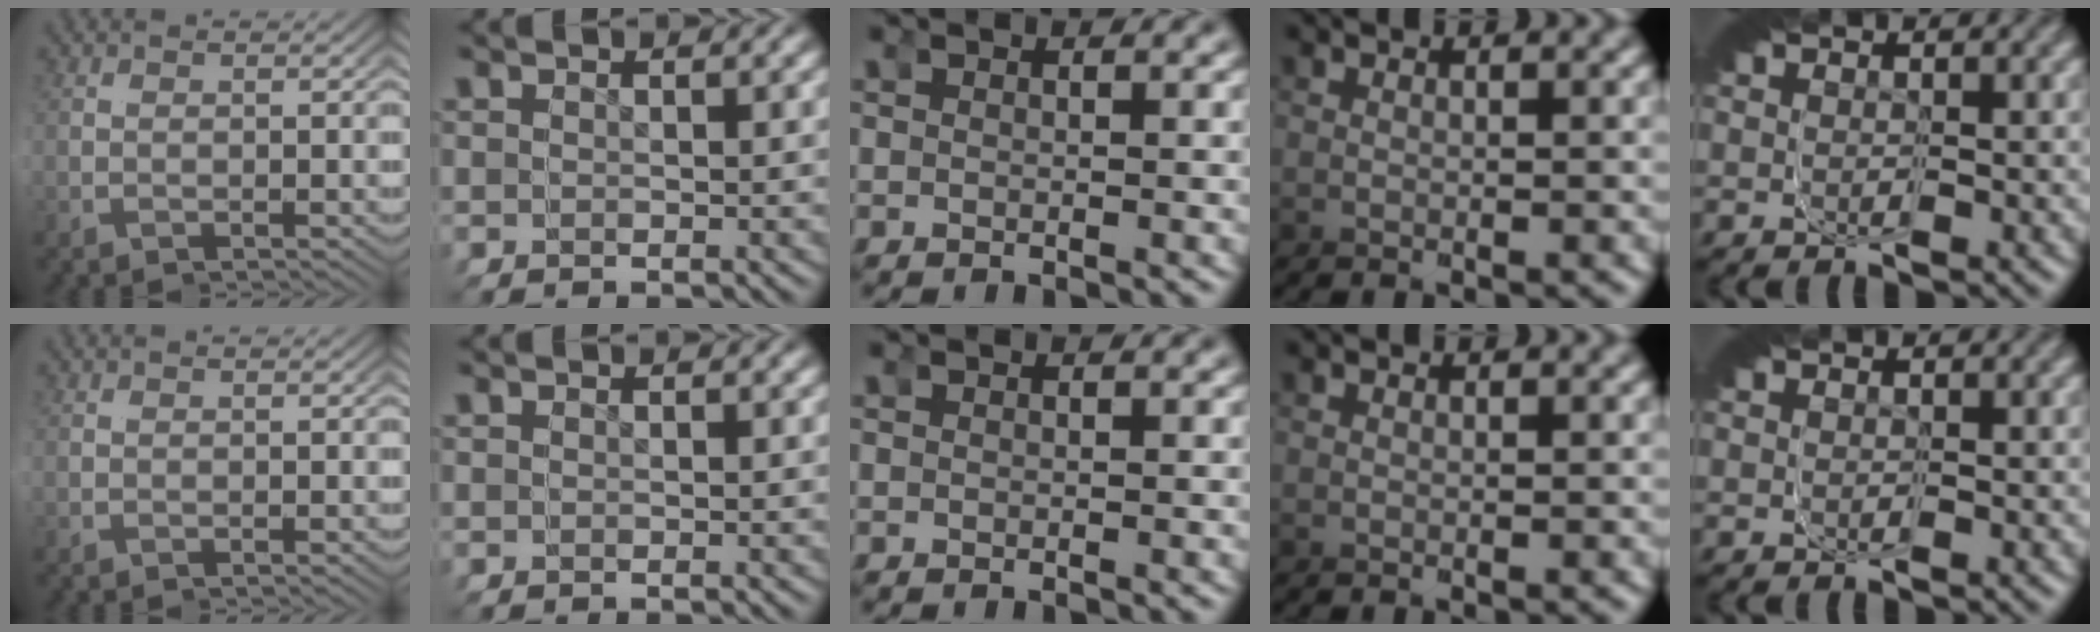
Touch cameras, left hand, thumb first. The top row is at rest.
{}